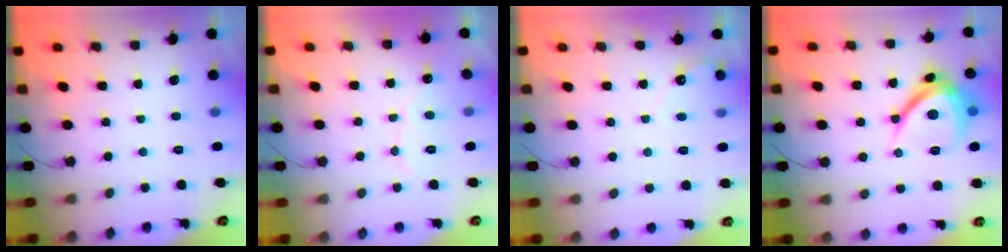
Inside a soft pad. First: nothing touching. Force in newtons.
{"total": 6.4, "press": 6.4, "slide": 0.2}
{"total": 2.2, "press": 2.2, "slide": 0.1}
{"total": 11.8, "press": 11.8, "slide": 1.2}